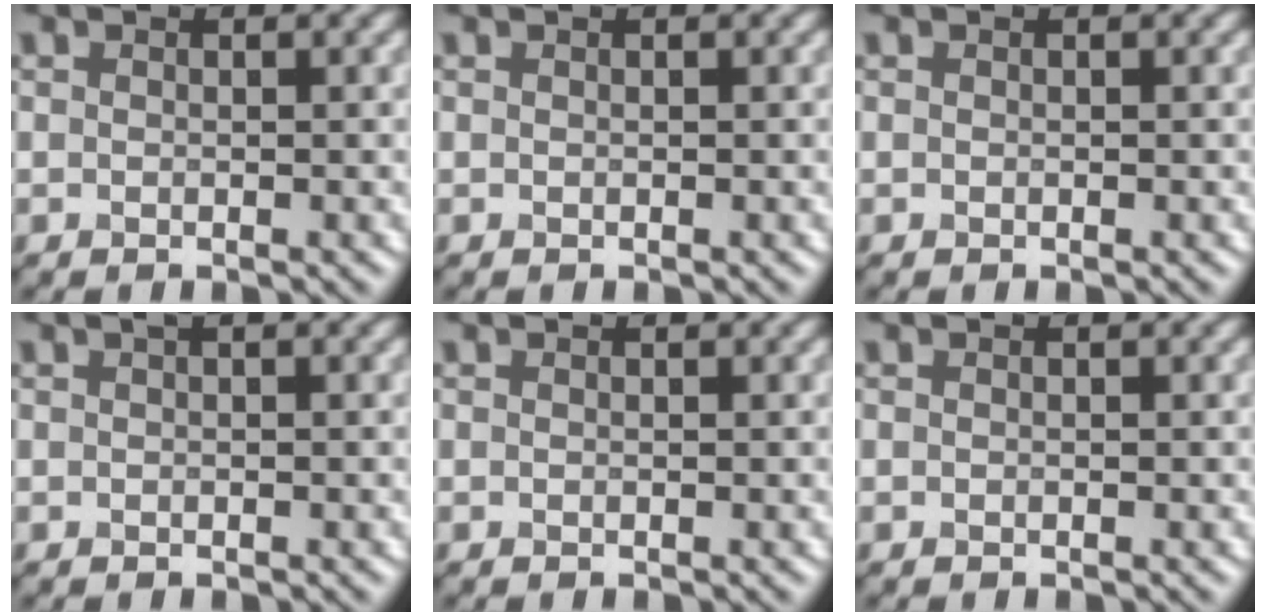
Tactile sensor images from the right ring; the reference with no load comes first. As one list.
[{"total": 0.0}, {"total": 0.0}, {"total": 0.6, "force": [0.3, 0.1, 0.5], "torque": [-0.010, 0.007, 0.005]}, {"total": 0.0}, {"total": 0.0}]